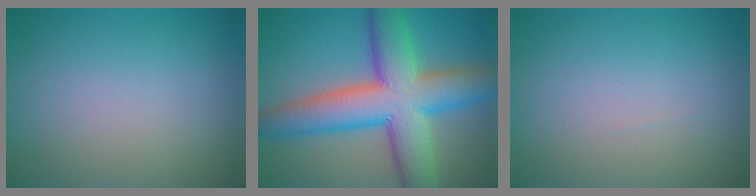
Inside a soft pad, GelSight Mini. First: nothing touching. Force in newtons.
{"total": 11.2, "press": 11.2, "slide": 0.7}
{"total": 0.0}